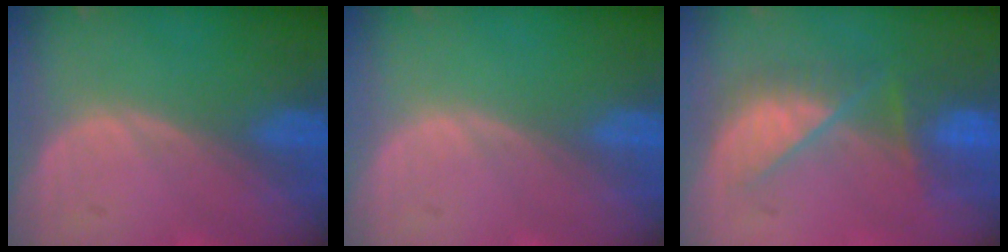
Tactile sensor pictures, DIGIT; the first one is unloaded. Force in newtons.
{"total": 0.0}
{"total": 7.4, "press": 7.1, "slide": 2.1}